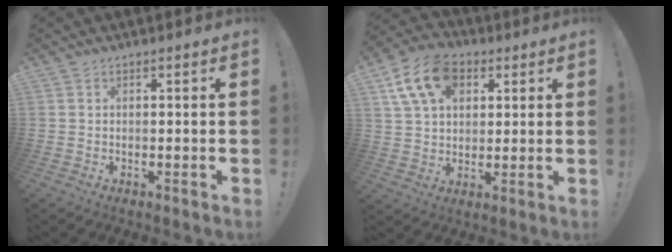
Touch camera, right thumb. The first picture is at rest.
{"total": 15.1, "force": [6.4, 10.5, 8.8], "torque": [-0.155, -0.016, 0.123]}